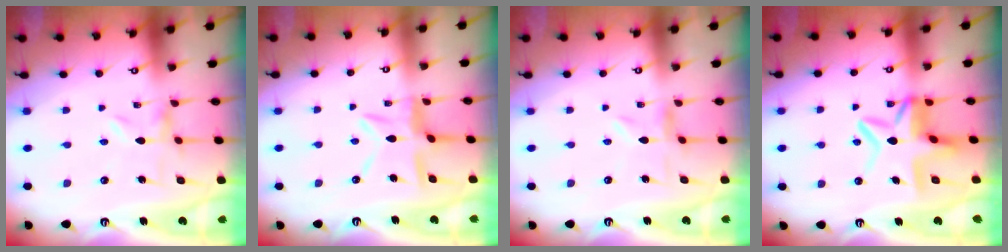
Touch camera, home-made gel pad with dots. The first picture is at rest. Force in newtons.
{"total": 10.6, "press": 10.6, "slide": 0.9}
{"total": 1.5, "press": 1.5, "slide": 0.3}
{"total": 11.3, "press": 11.2, "slide": 1.2}